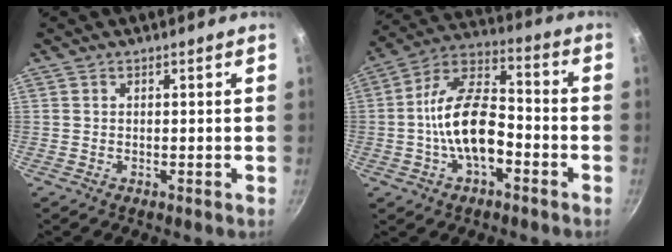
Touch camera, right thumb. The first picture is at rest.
{"total": 15.3, "force": [-3.8, 8.3, 12.4], "torque": [-0.196, 0.049, -0.082]}